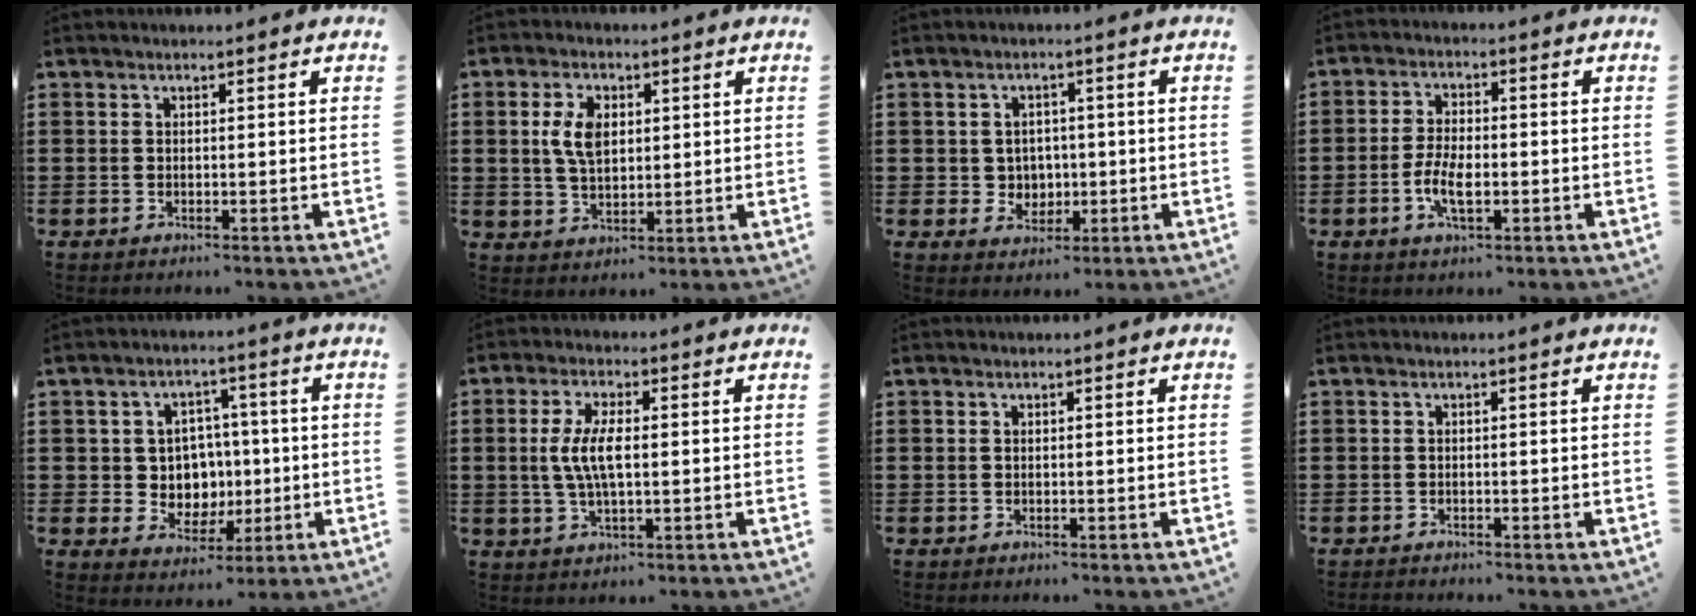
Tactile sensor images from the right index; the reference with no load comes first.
{"total": 5.9, "force": [1.2, 3.5, 4.6], "torque": [-0.105, 0.010, 0.017]}
{"total": 3.4, "force": [0.2, 3.3, 0.7], "torque": [-0.030, 0.011, 0.000]}
{"total": 5.2, "force": [-1.6, 2.3, 4.4], "torque": [-0.095, -0.001, -0.032]}
{"total": 5.9, "force": [0.4, 5.6, 1.9], "torque": [-0.046, 0.007, 0.007]}
{"total": 6.2, "force": [0.2, 2.2, 5.8], "torque": [-0.131, -0.001, -0.006]}
{"total": 0.0}
{"total": 0.5, "force": [-0.5, 0.1, -0.1], "torque": [0.000, 0.000, -0.012]}